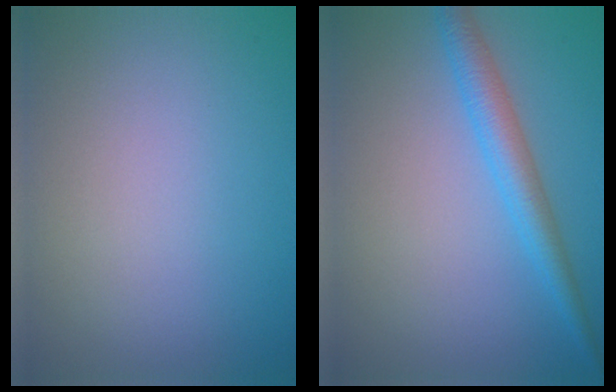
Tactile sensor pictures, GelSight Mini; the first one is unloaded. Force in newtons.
{"total": 3.3, "press": 3.3, "slide": 0.1}